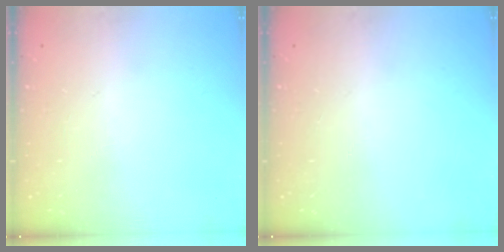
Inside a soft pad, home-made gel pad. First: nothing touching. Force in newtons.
{"total": 0.0}